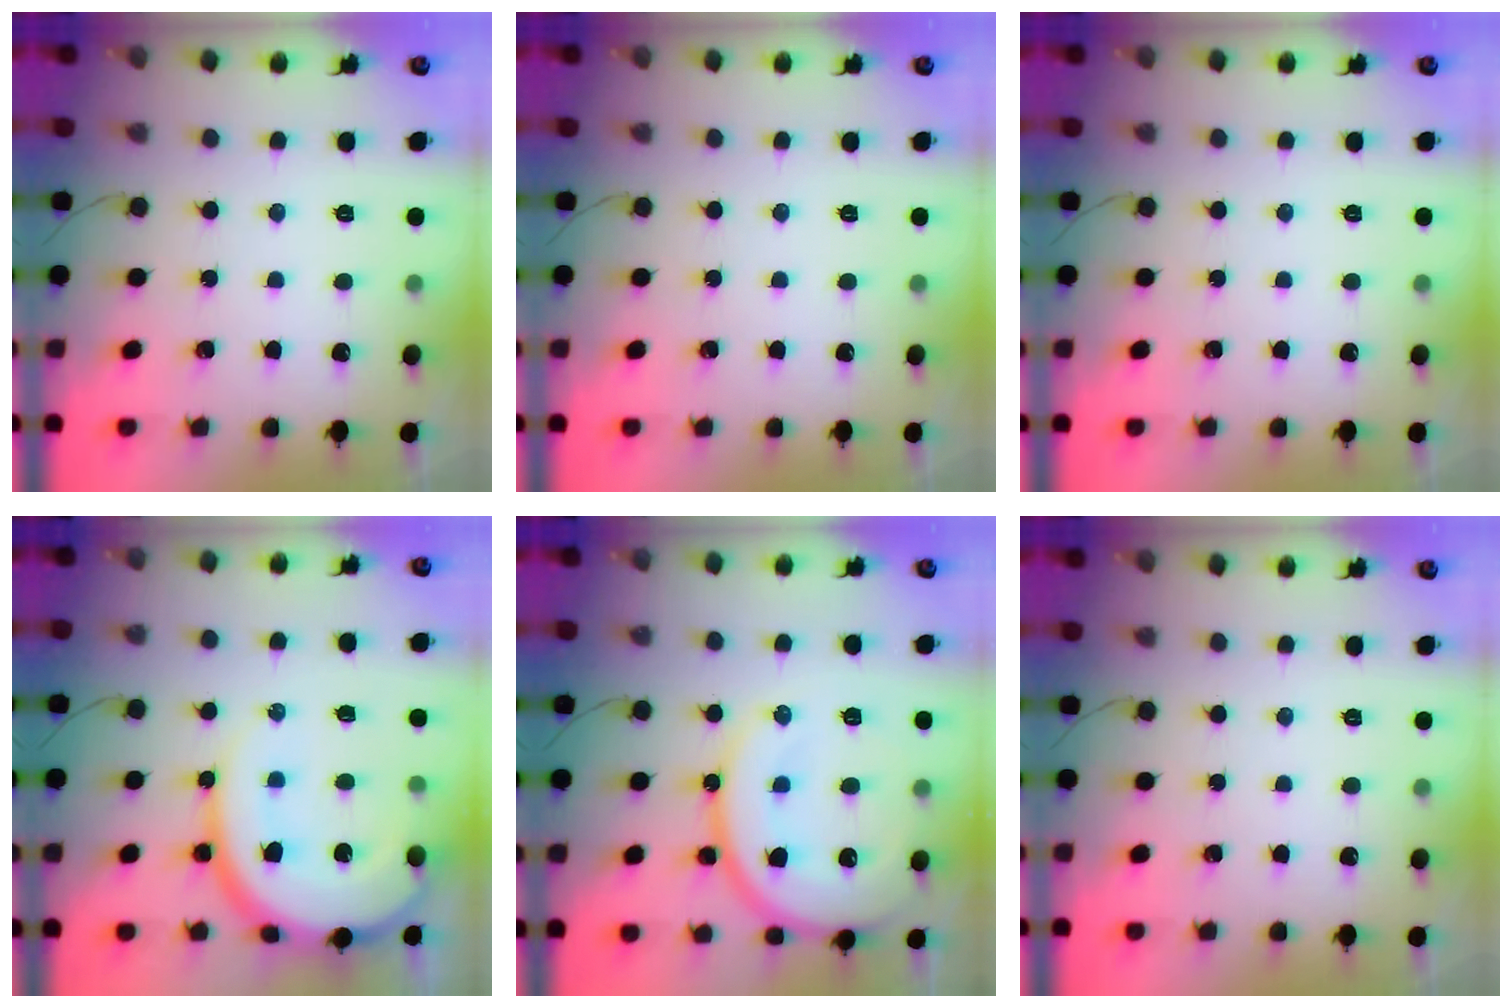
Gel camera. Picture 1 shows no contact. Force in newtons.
{"total": 0.0}
{"total": 0.0}
{"total": 15.2, "press": 15.1, "slide": 1.6}
{"total": 18.3, "press": 18.3, "slide": 1.5}
{"total": 0.0}